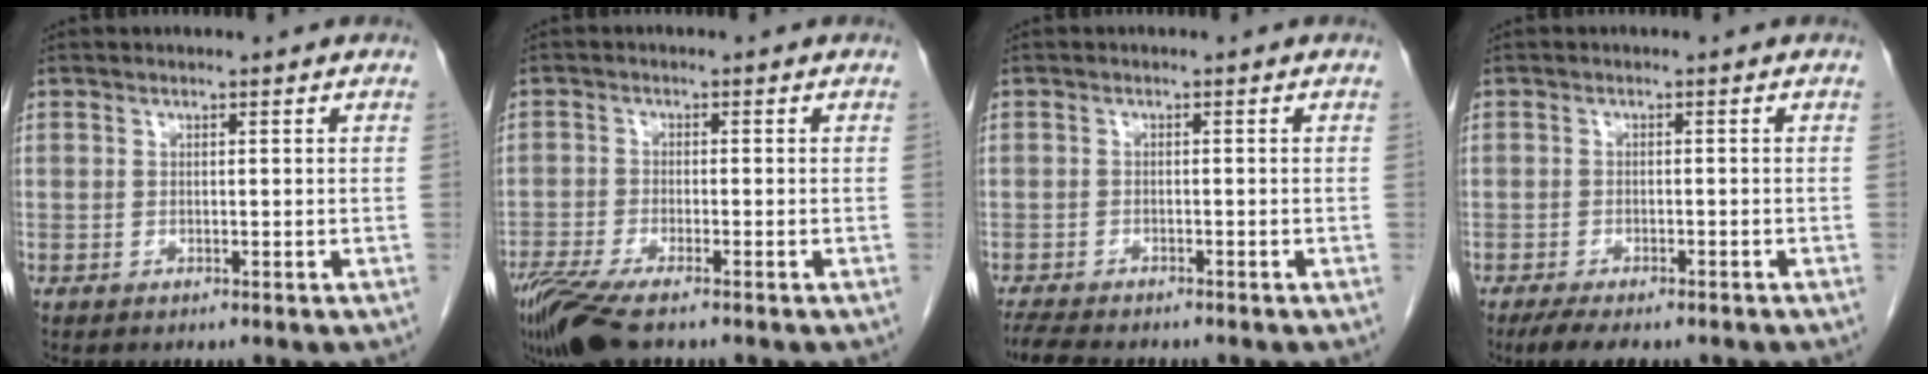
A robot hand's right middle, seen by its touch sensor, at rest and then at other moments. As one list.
[{"total": 8.1, "force": [-5.8, 1.4, 5.4], "torque": [-0.104, -0.020, -0.106]}, {"total": 5.5, "force": [-4.8, 1.0, 2.4], "torque": [-0.044, -0.017, -0.079]}, {"total": 5.6, "force": [-4.3, 1.9, 3.1], "torque": [-0.048, -0.011, -0.064]}]